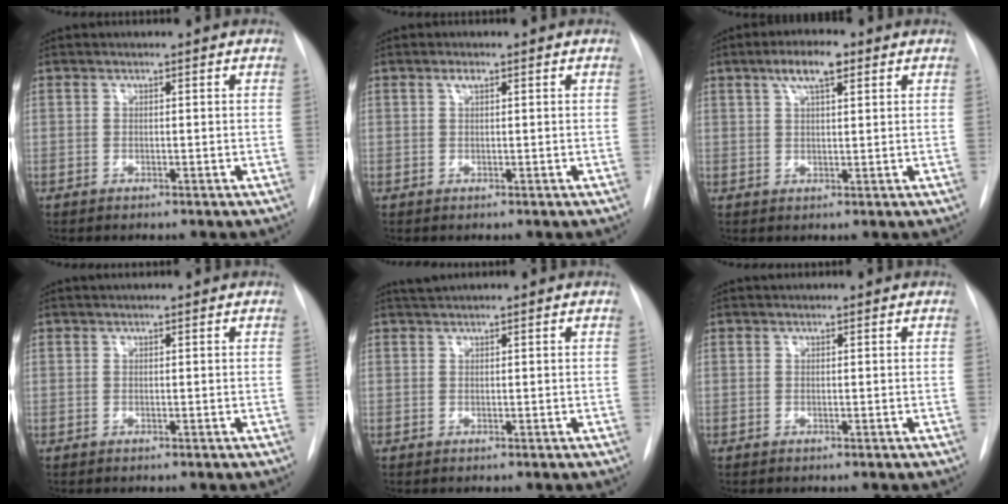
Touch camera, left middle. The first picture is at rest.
{"total": 0.9, "force": [0.5, 0.3, 0.7], "torque": [-0.015, 0.004, 0.008]}
{"total": 5.3, "force": [2.9, 1.4, 4.2], "torque": [-0.081, 0.010, 0.049]}
{"total": 1.2, "force": [1.0, 0.1, 0.5], "torque": [-0.010, 0.014, 0.019]}
{"total": 1.5, "force": [1.4, -0.3, 0.4], "torque": [-0.009, 0.011, 0.031]}
{"total": 0.7, "force": [0.6, 0.2, 0.0], "torque": [-0.010, 0.011, 0.013]}